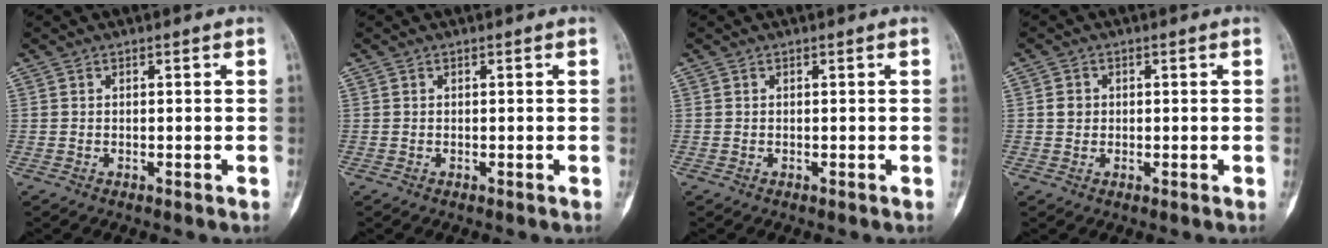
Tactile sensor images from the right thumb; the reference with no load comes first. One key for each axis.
{"total": 0.0}
{"total": 0.0}
{"total": 2.1, "fx": 0.2, "fy": 1.9, "fz": 0.8, "tx": -0.005, "ty": 0.003, "tz": 0.005}